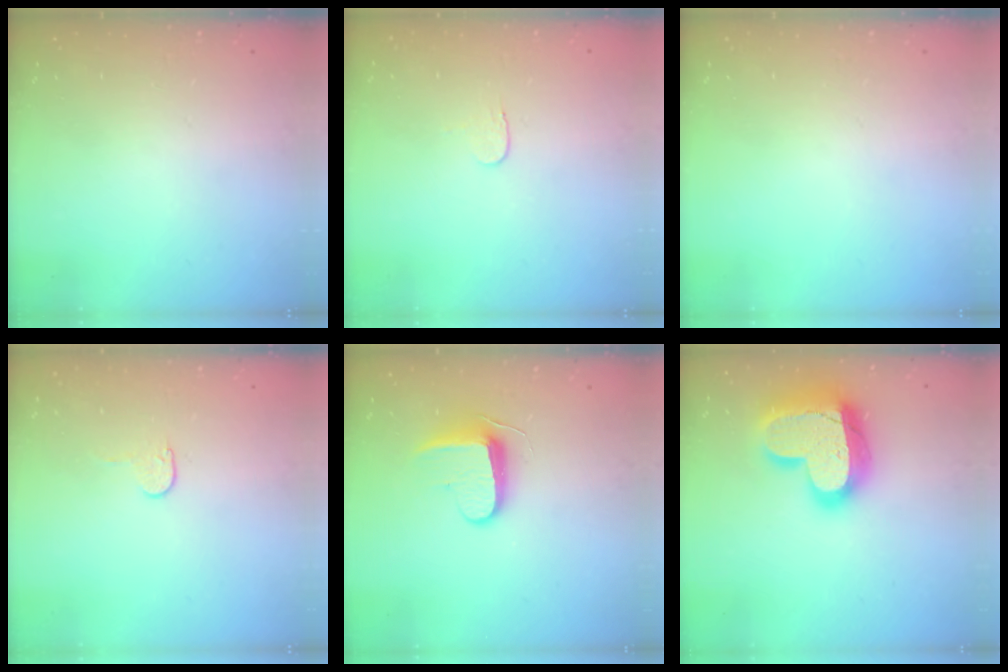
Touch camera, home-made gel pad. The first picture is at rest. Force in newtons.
{"total": 3.9, "press": 3.8, "slide": 0.4}
{"total": 0.0}
{"total": 3.8, "press": 3.8, "slide": 0.4}
{"total": 8.7, "press": 8.7, "slide": 0.9}
{"total": 23.3, "press": 23.2, "slide": 1.9}